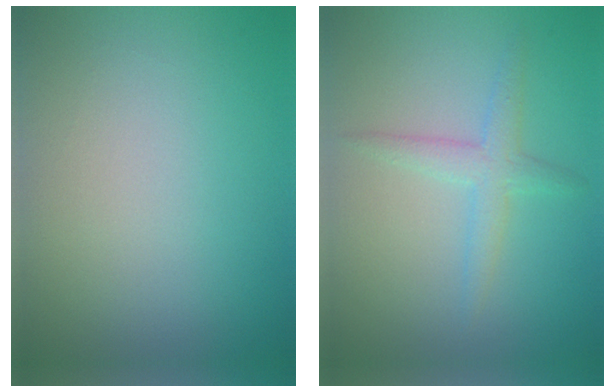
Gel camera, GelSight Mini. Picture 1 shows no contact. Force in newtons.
{"total": 2.2, "press": 2.2, "slide": 0.2}